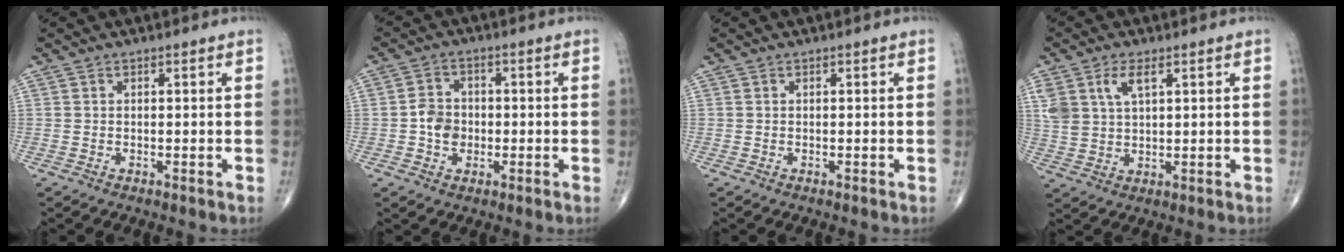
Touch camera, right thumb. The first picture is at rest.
{"total": 5.0, "force": [-0.8, 4.1, 2.7], "torque": [-0.032, 0.010, -0.019]}
{"total": 0.0}
{"total": 6.8, "force": [3.2, 3.5, 4.9], "torque": [-0.103, -0.005, 0.067]}